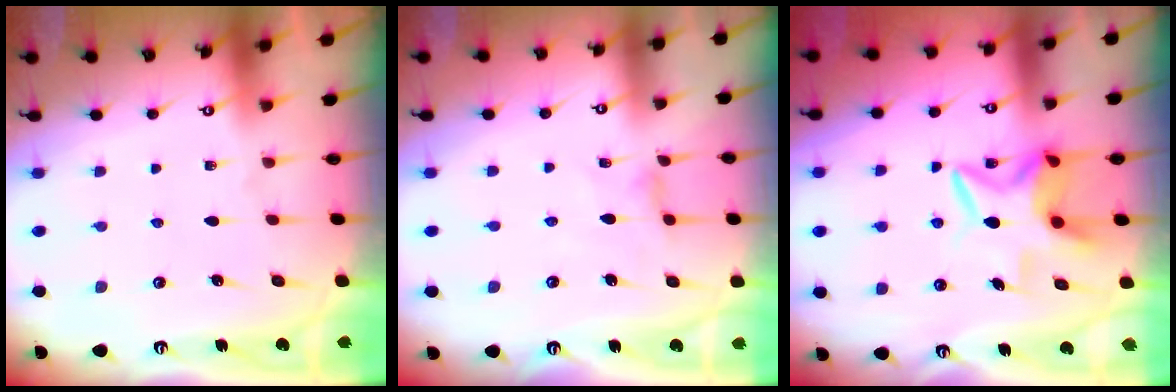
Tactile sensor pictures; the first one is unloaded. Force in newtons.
{"total": 2.4, "press": 2.4, "slide": 0.4}
{"total": 8.0, "press": 7.8, "slide": 1.7}